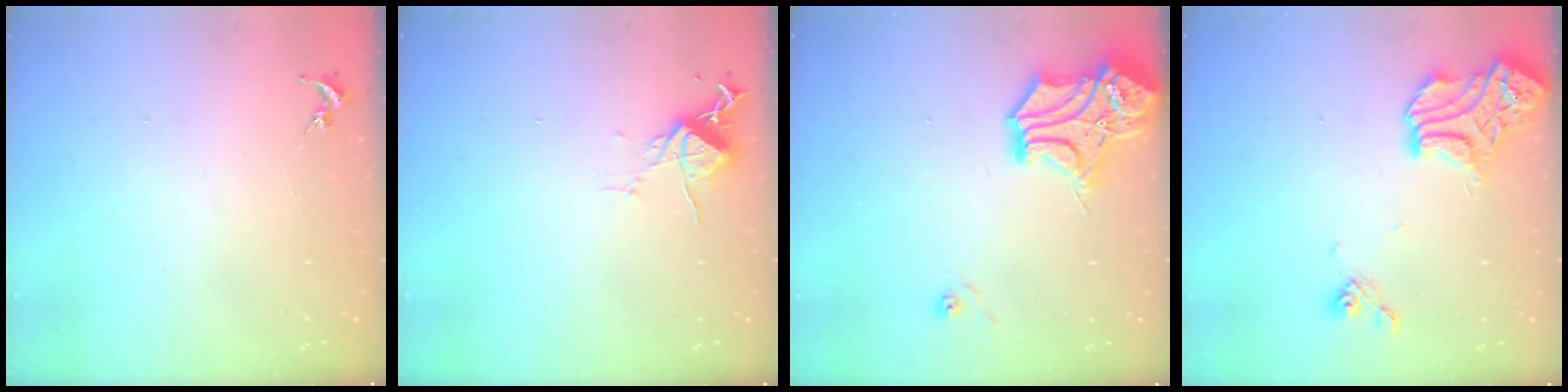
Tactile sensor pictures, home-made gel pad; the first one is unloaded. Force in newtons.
{"total": 8.8, "press": 8.7, "slide": 1.2}
{"total": 18.0, "press": 17.8, "slide": 2.5}
{"total": 15.6, "press": 15.5, "slide": 0.7}